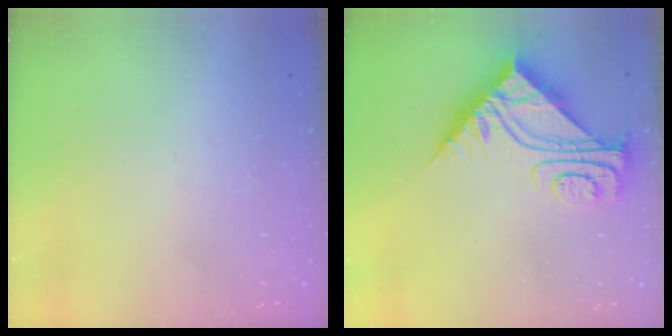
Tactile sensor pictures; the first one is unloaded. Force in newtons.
{"total": 9.3, "press": 9.2, "slide": 0.9}